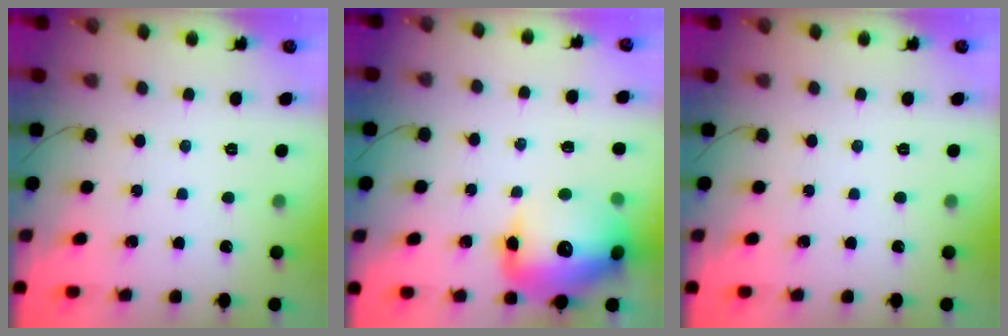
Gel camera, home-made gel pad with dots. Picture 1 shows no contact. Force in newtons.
{"total": 20.7, "press": 20.4, "slide": 3.5}
{"total": 0.0}